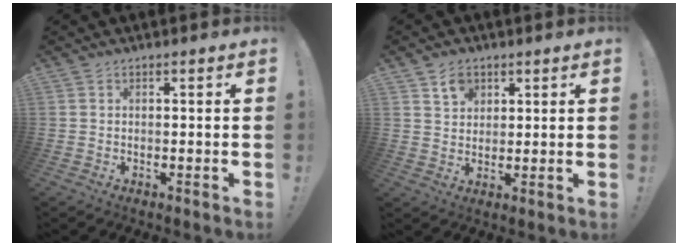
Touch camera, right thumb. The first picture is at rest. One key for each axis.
{"total": 5.4, "fx": 3.3, "fy": 3.9, "fz": 1.7, "tx": -0.013, "ty": -0.015, "tz": 0.057}